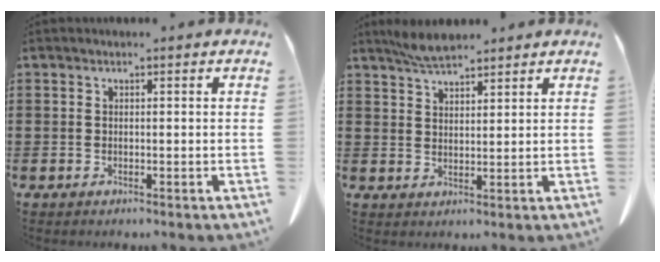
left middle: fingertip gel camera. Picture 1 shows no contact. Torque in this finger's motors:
{"motor_torque": [0.39, 0.39, 0.07, 0.04]}